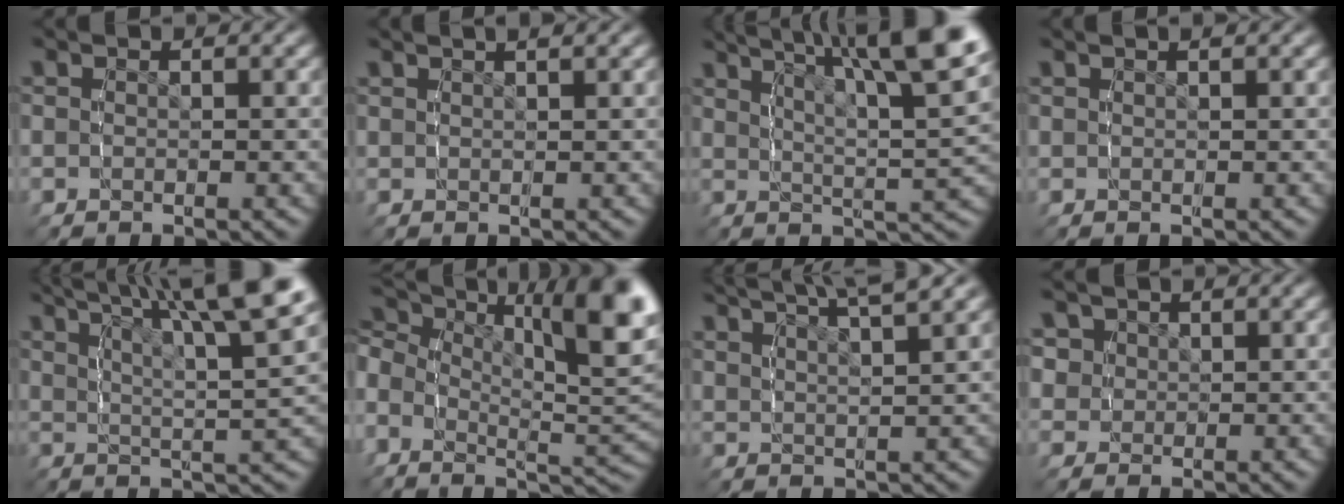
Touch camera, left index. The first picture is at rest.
{"total": 2.1, "force": [1.7, -0.2, 1.3], "torque": [-0.009, 0.007, 0.032]}
{"total": 11.6, "force": [5.9, 3.4, 9.5], "torque": [-0.112, 0.019, 0.082]}
{"total": 0.8, "force": [0.6, -0.5, 0.3], "torque": [0.001, 0.002, 0.015]}
{"total": 9.5, "force": [5.1, 2.3, 7.6], "torque": [-0.092, 0.010, 0.075]}
{"total": 9.4, "force": [2.6, 4.6, 7.8], "torque": [-0.117, -0.006, 0.034]}
{"total": 8.0, "force": [6.3, 2.6, 4.3], "torque": [-0.058, 0.020, 0.097]}
{"total": 4.3, "force": [1.8, 3.5, 1.6], "torque": [-0.040, -0.002, 0.034]}